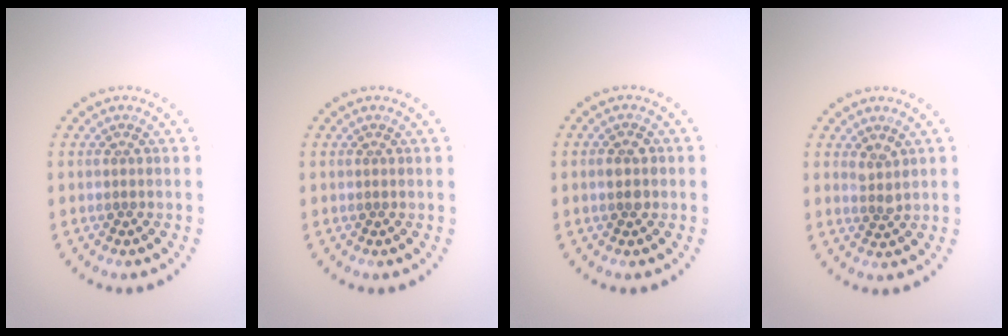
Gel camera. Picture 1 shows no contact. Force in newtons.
{"total": 0.0}
{"total": 1.5, "press": 1.5, "slide": 0.1}
{"total": 1.2, "press": 1.1, "slide": 0.6}